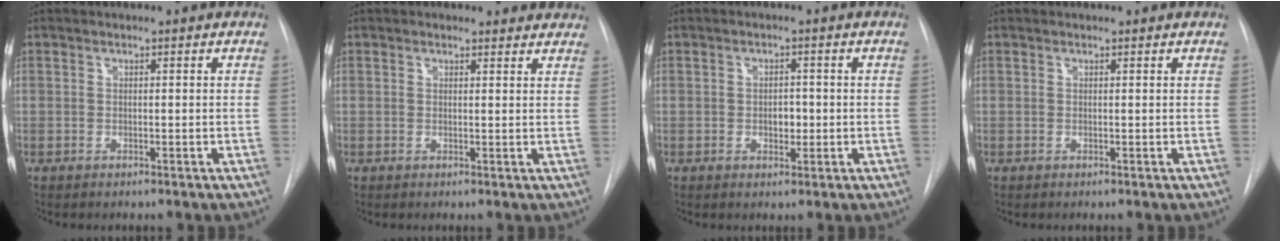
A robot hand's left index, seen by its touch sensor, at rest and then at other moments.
{"total": 3.3, "force": [2.9, 1.4, 0.2], "torque": [0.012, -0.005, 0.013]}
{"total": 2.4, "force": [-1.2, 1.3, 1.6], "torque": [-0.021, -0.004, -0.015]}
{"total": 0.0}